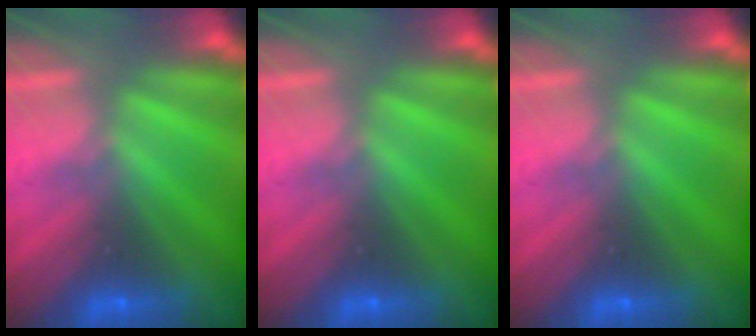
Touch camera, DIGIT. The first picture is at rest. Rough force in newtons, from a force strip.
{"total": 0.0}
{"total": 0.0}